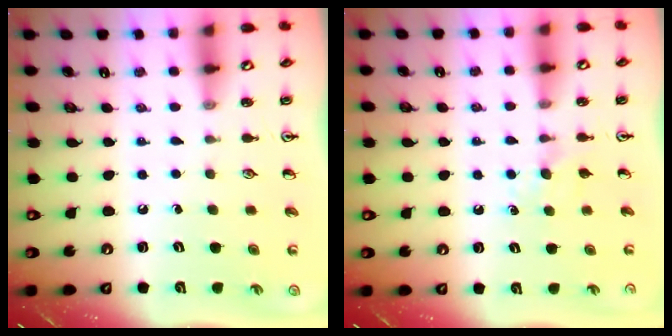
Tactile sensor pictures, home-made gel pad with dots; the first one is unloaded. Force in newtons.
{"total": 4.4, "press": 4.3, "slide": 0.5}